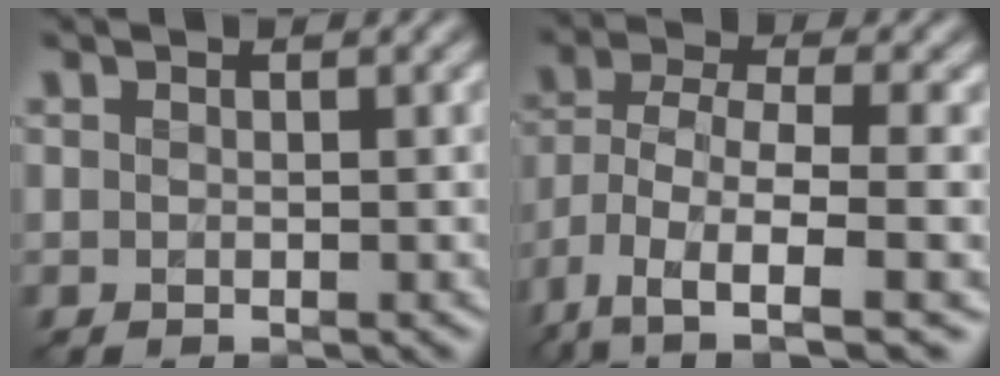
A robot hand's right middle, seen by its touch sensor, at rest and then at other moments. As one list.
[{"total": 9.3, "force": [-4.6, 3.6, 7.2], "torque": [-0.139, -0.009, -0.084]}]